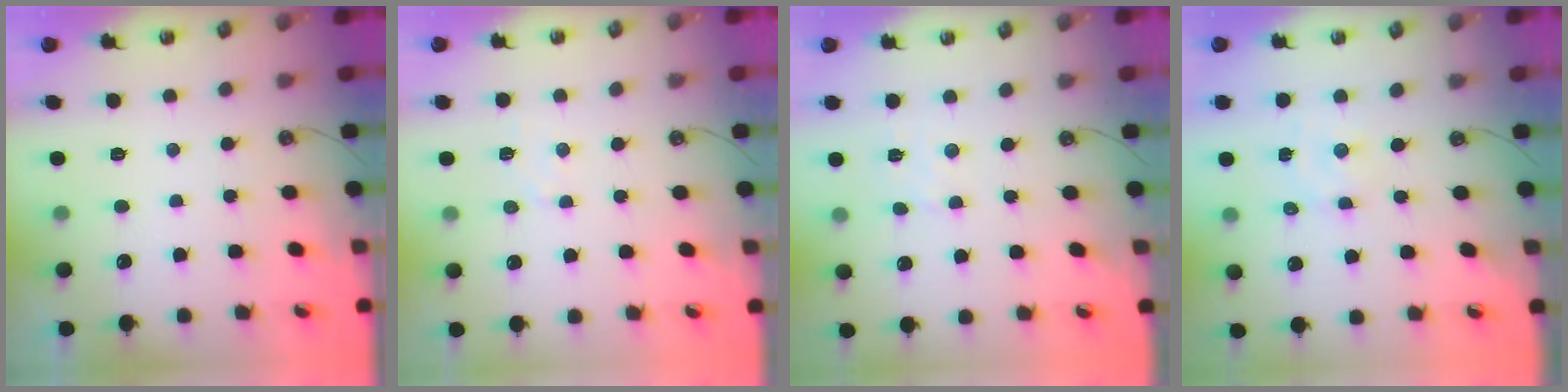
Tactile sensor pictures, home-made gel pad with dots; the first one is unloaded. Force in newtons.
{"total": 4.6, "press": 4.5, "slide": 0.6}
{"total": 2.9, "press": 2.9, "slide": 0.4}
{"total": 2.3, "press": 2.3, "slide": 0.3}